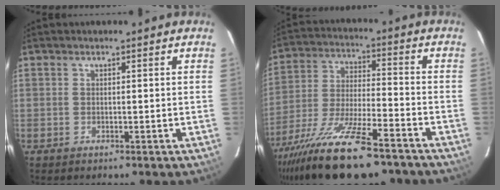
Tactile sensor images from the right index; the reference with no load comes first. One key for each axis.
{"total": 22.3, "fx": -17.0, "fy": 5.2, "fz": 13.5, "tx": -0.270, "ty": -0.055, "tz": -0.286}